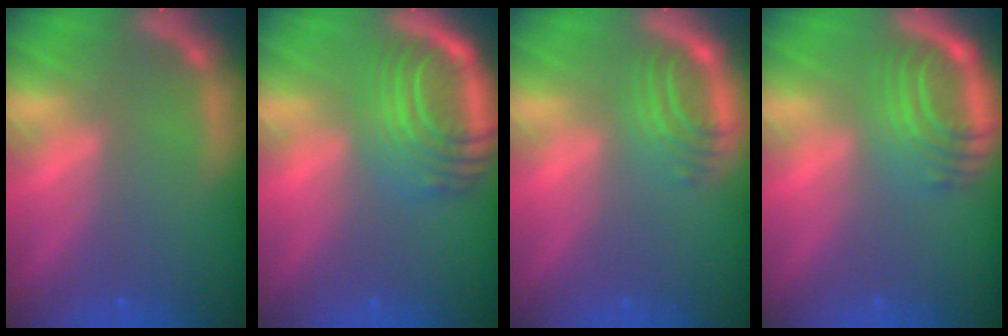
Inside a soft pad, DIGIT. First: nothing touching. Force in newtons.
{"total": 9.0}
{"total": 4.0}
{"total": 6.5}